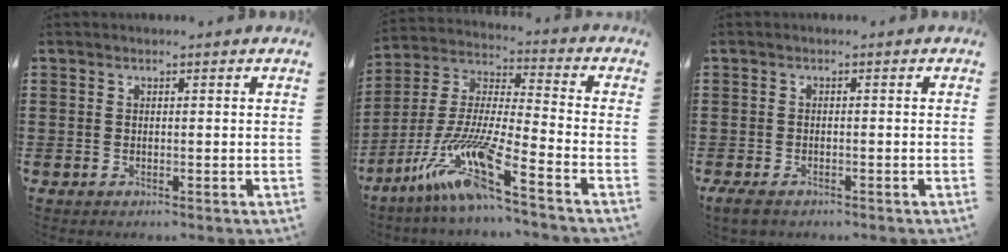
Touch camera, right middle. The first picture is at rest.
{"total": 13.9, "force": [-9.8, 0.6, 9.8], "torque": [-0.213, -0.012, -0.195]}
{"total": 1.6, "force": [-1.2, 0.7, 0.8], "torque": [-0.024, -0.002, -0.027]}